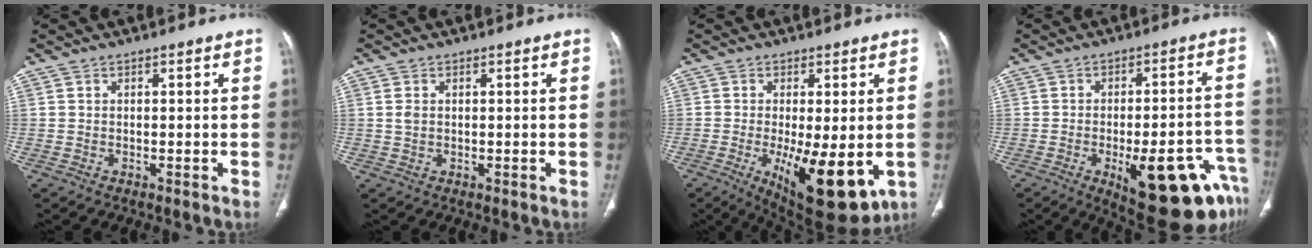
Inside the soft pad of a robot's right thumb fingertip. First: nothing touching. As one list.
[{"total": 1.6, "force": [0.3, 1.0, 1.2], "torque": [-0.030, 0.000, 0.008]}, {"total": 14.3, "force": [-3.6, 5.1, 12.9], "torque": [-0.193, -0.027, -0.038]}, {"total": 20.9, "force": [-9.7, 7.1, 17.1], "torque": [-0.146, 0.039, -0.116]}]